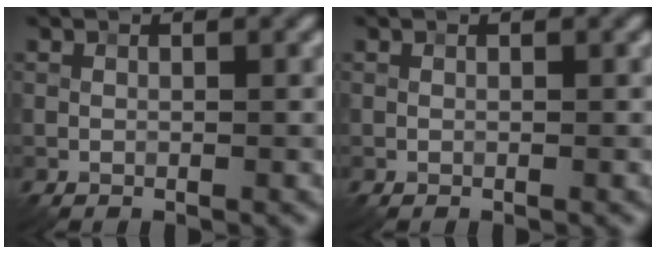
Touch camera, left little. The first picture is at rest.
{"total": 0.0}